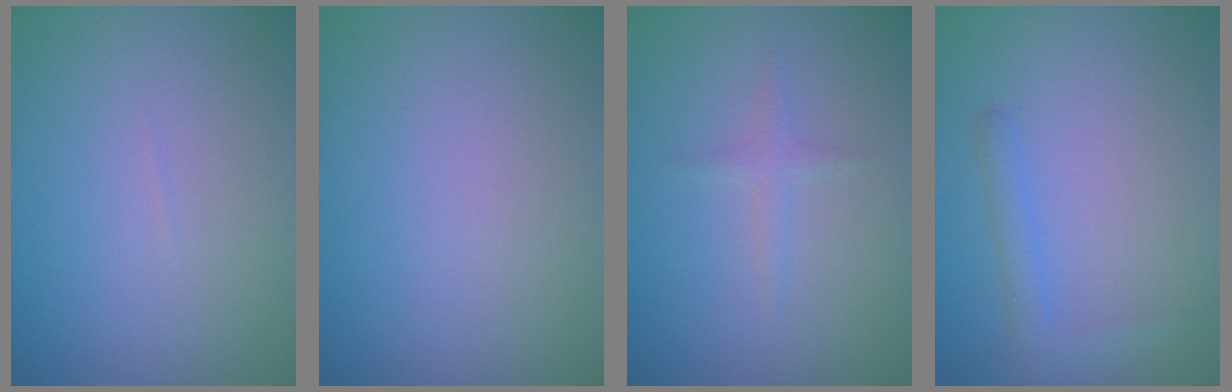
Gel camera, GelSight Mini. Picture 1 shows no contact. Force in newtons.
{"total": 0.0}
{"total": 1.1, "press": 1.1, "slide": 0.1}
{"total": 1.7, "press": 1.7, "slide": 0.1}